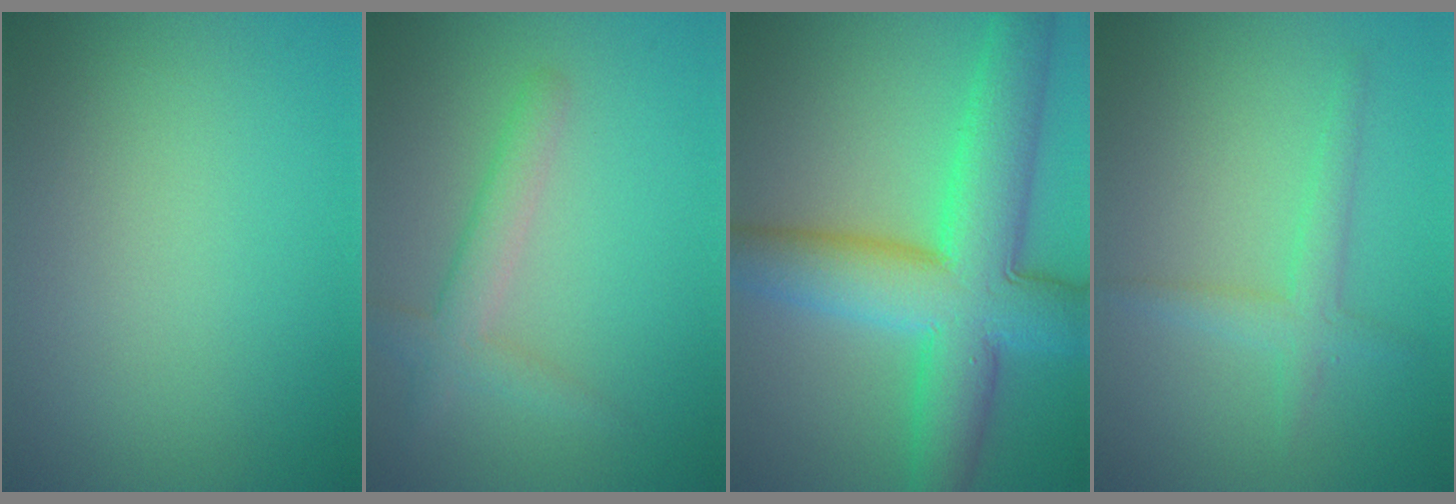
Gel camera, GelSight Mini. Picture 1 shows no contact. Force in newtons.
{"total": 2.7, "press": 2.7, "slide": 0.1}
{"total": 10.7, "press": 10.7, "slide": 0.3}
{"total": 2.1, "press": 2.1, "slide": 0.1}